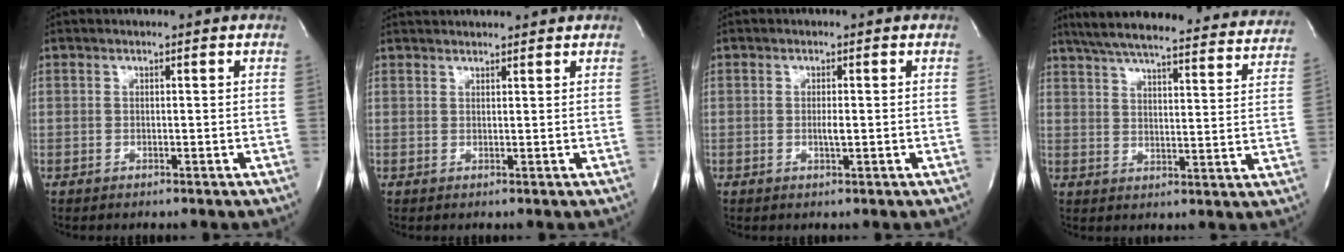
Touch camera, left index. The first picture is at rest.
{"total": 6.2, "force": [6.0, 0.9, 1.6], "torque": [-0.023, 0.035, 0.077]}
{"total": 1.3, "force": [-0.2, 0.1, 1.3], "torque": [-0.028, -0.003, -0.003]}
{"total": 31.5, "force": [28.4, 4.6, 12.8], "torque": [-0.209, -0.039, 0.348]}